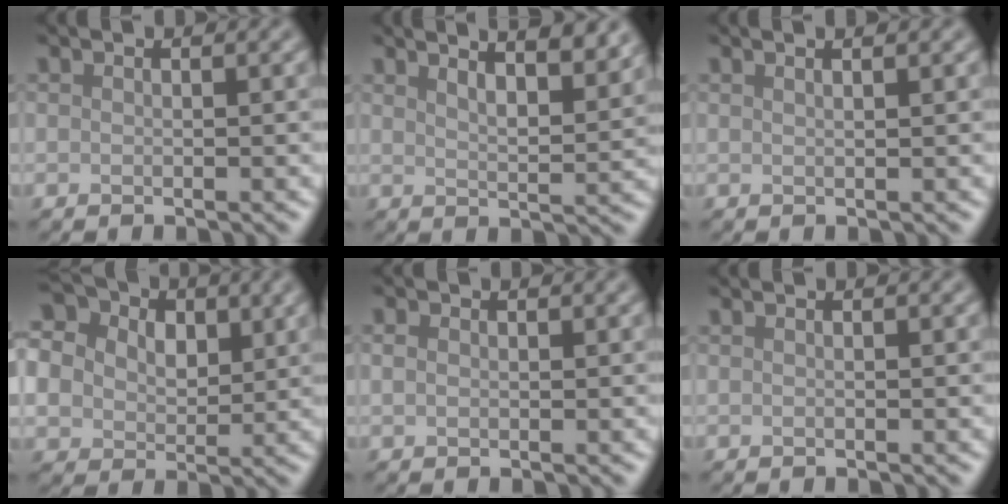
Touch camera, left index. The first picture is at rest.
{"total": 7.6, "force": [5.6, 2.3, 4.6], "torque": [-0.028, 0.026, 0.040]}
{"total": 2.3, "force": [1.4, 1.0, 1.5], "torque": [-0.001, 0.001, -0.009]}
{"total": 11.3, "force": [4.6, 8.5, 5.8], "torque": [-0.122, 0.031, 0.075]}
{"total": 0.9, "force": [0.3, 0.6, 0.6], "torque": [-0.013, 0.002, 0.002]}
{"total": 0.0}